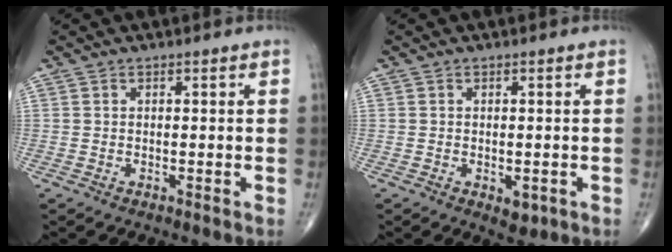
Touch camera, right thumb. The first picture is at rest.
{"total": 2.7, "force": [-0.8, 1.6, 2.0], "torque": [-0.017, -0.003, -0.004]}